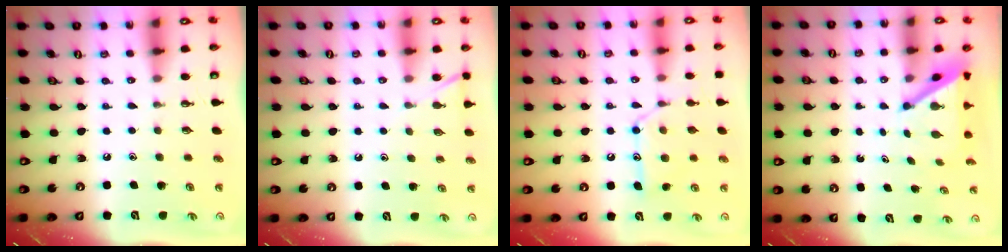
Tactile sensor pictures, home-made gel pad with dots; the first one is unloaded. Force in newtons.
{"total": 3.9, "press": 3.9, "slide": 0.5}
{"total": 13.7, "press": 13.7, "slide": 1.1}
{"total": 3.9, "press": 3.9, "slide": 0.4}